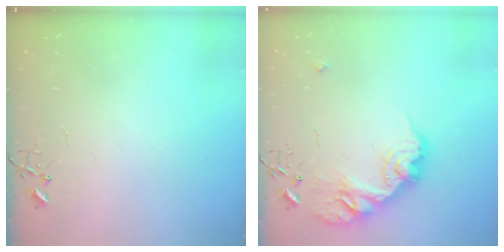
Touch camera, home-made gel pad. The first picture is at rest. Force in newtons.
{"total": 18.3, "press": 18.3, "slide": 1.0}